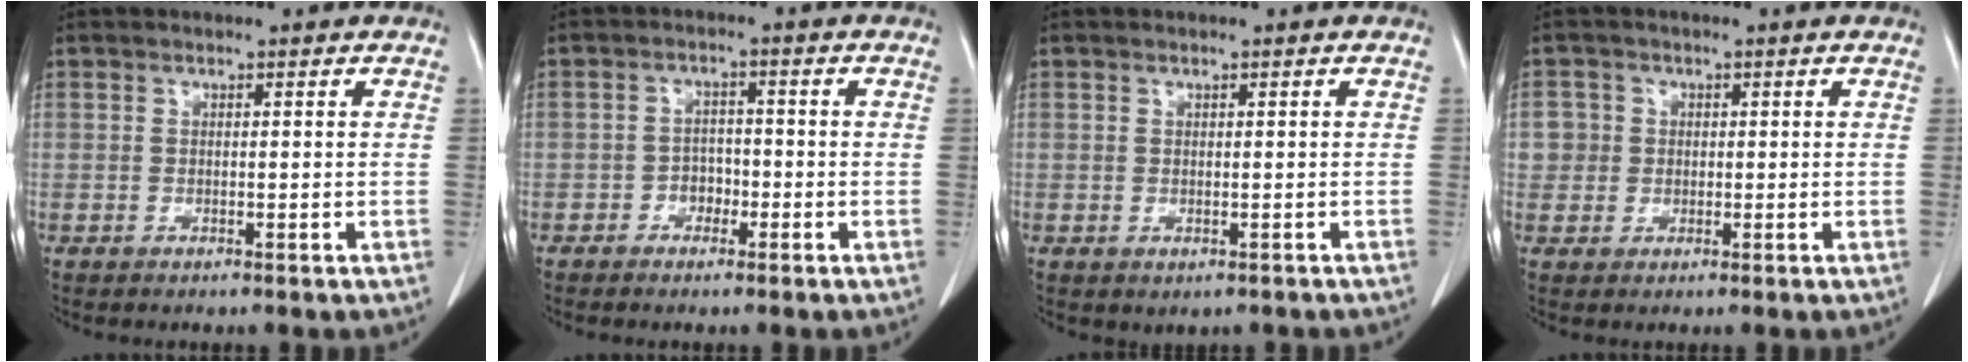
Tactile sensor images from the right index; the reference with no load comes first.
{"total": 2.5, "force": [-1.3, 1.8, 1.2], "torque": [-0.010, 0.009, -0.022]}
{"total": 0.9, "force": [-0.2, 0.8, 0.4], "torque": [-0.008, 0.001, 0.004]}
{"total": 3.1, "force": [0.4, 3.0, 0.0], "torque": [0.018, 0.007, 0.006]}